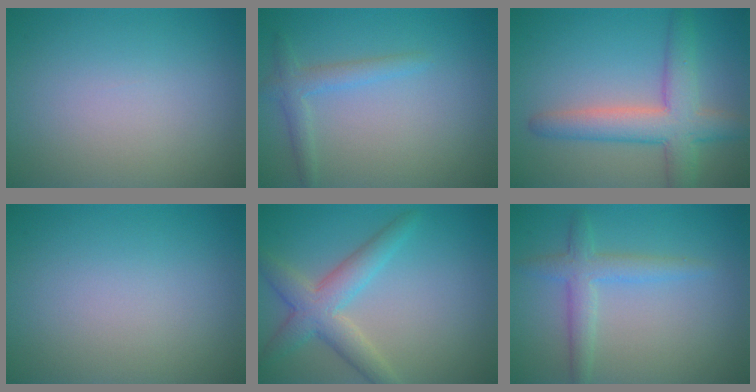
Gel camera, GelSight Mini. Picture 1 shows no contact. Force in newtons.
{"total": 2.0, "press": 2.0, "slide": 0.1}
{"total": 5.8, "press": 5.8, "slide": 0.2}
{"total": 0.0}
{"total": 3.5, "press": 3.5, "slide": 0.2}
{"total": 2.8, "press": 2.8, "slide": 0.1}